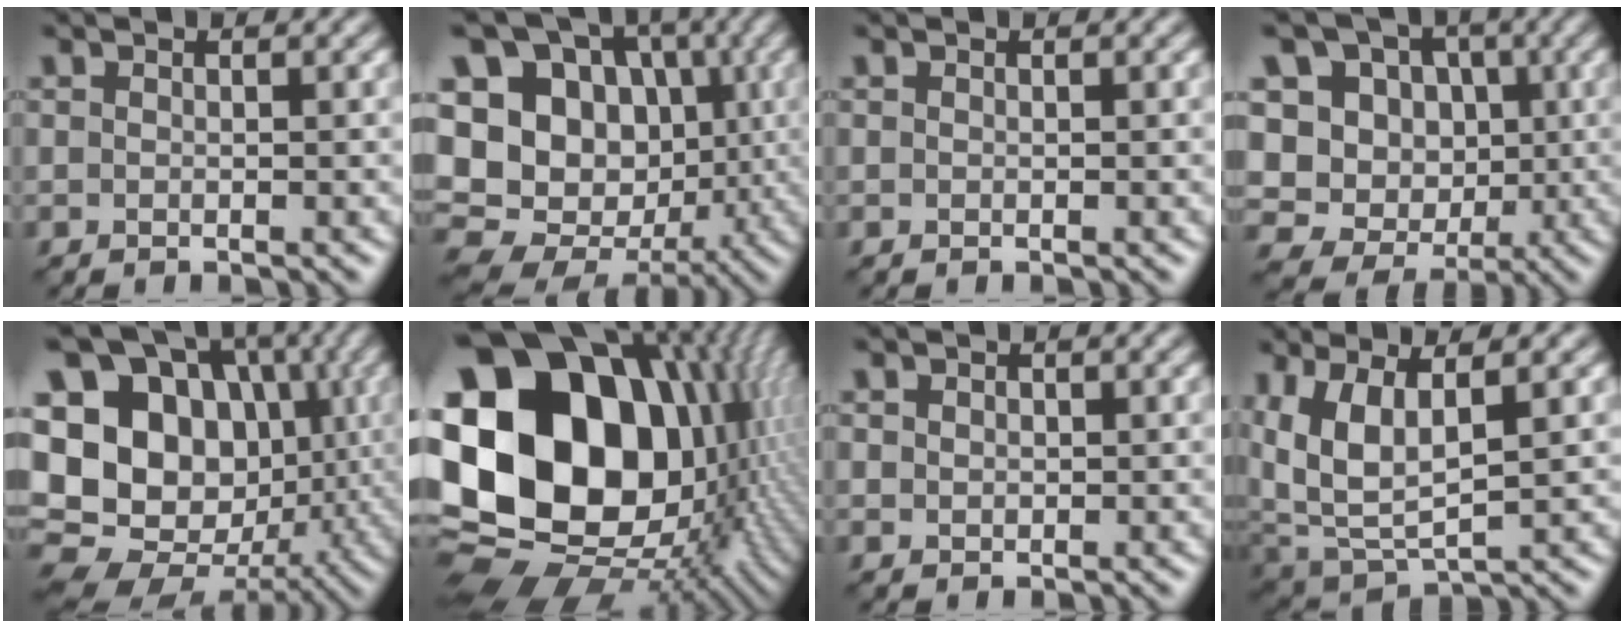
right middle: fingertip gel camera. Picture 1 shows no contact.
{"total": 16.5, "force": [0.7, 14.2, 8.5], "torque": [-0.187, 0.008, 0.011]}
{"total": 0.0}
{"total": 15.0, "force": [2.1, 13.7, 5.7], "torque": [-0.156, 0.027, 0.034]}
{"total": 19.4, "force": [1.7, 15.9, 11.0], "torque": [-0.227, 0.017, 0.027]}
{"total": 23.7, "force": [1.9, 17.8, 15.5], "torque": [-0.327, -0.023, 0.040]}
{"total": 1.1, "force": [0.3, 1.0, 0.4], "torque": [-0.004, 0.002, 0.001]}
{"total": 6.8, "force": [2.4, 3.5, 5.4], "torque": [-0.124, -0.008, 0.054]}